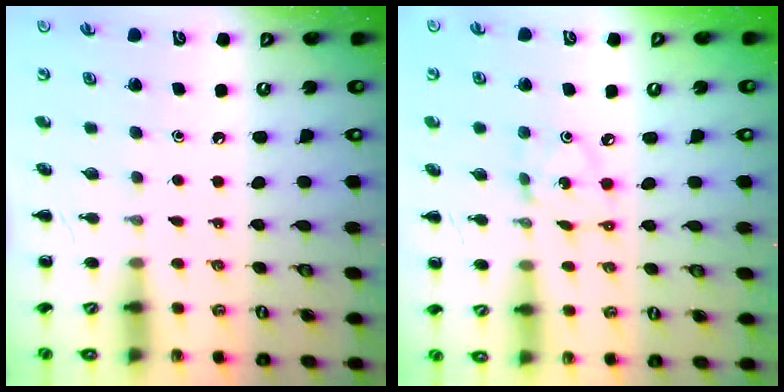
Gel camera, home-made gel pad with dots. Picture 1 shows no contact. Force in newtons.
{"total": 2.3, "press": 2.3, "slide": 0.1}